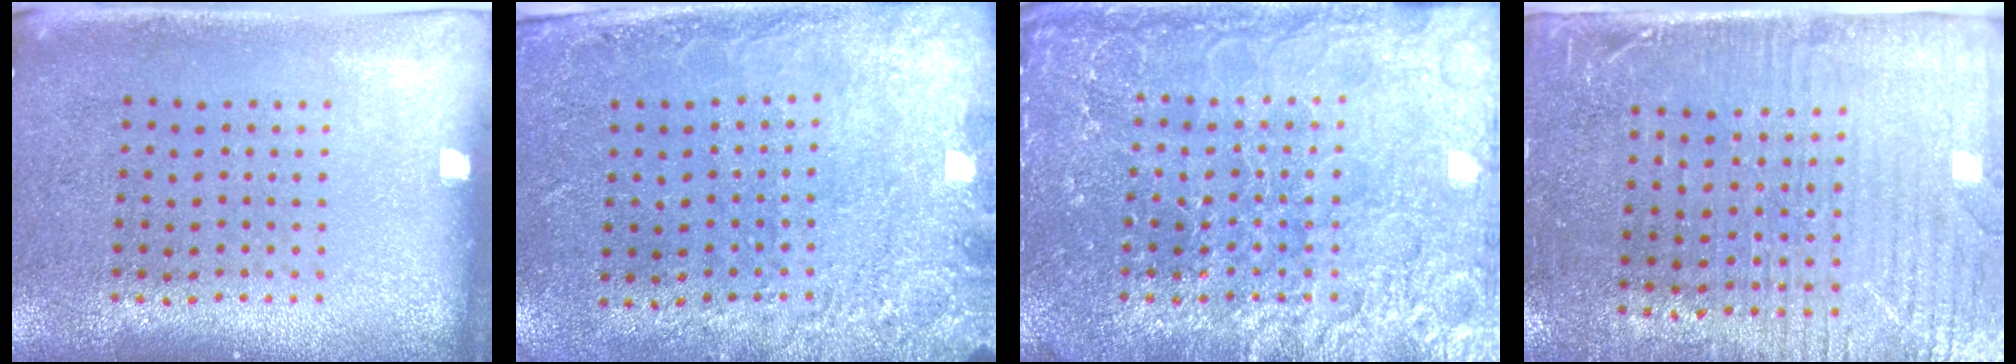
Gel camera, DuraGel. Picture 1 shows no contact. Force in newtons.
{"total": 2.7, "press": 1.9, "slide": 1.9}
{"total": 4.7, "press": 4.6, "slide": 0.5}
{"total": 3.5, "press": 3.2, "slide": 1.5}